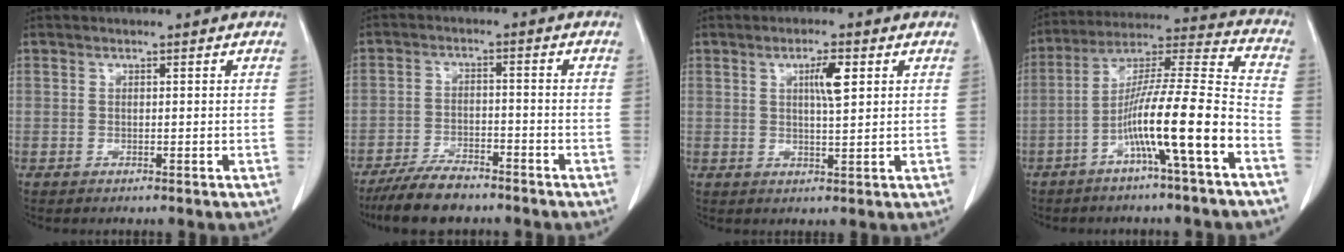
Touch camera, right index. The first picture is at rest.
{"total": 7.9, "force": [-6.8, 2.0, 3.6], "torque": [-0.064, -0.017, -0.120]}
{"total": 4.2, "force": [1.5, 0.6, 3.9], "torque": [-0.067, 0.001, 0.025]}
{"total": 14.5, "force": [-6.2, -0.6, 13.1], "torque": [-0.230, 0.013, -0.110]}